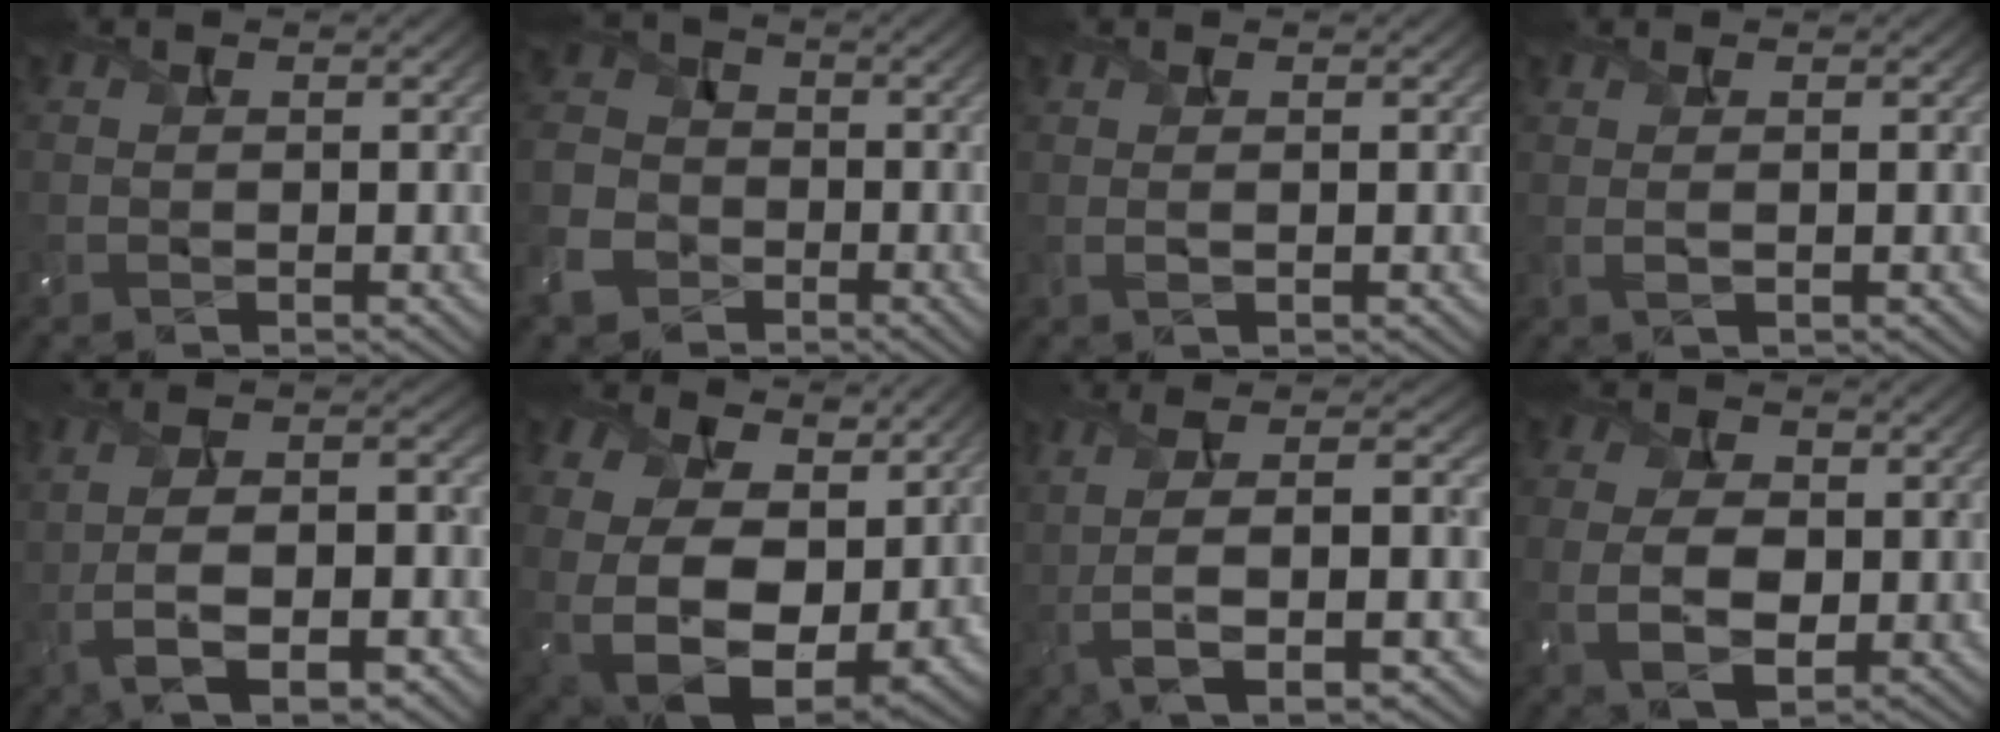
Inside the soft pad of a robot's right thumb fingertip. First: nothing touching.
{"total": 8.0, "force": [-4.2, 5.9, 3.3], "torque": [-0.100, -0.018, -0.098]}
{"total": 0.9, "force": [0.2, 0.0, 0.9], "torque": [-0.021, 0.002, 0.004]}
{"total": 1.2, "force": [0.2, 0.0, 1.2], "torque": [-0.028, 0.004, 0.005]}
{"total": 10.2, "force": [-1.8, 3.5, 9.5], "torque": [-0.186, -0.001, -0.026]}
{"total": 16.7, "force": [2.7, 12.1, 11.2], "torque": [-0.257, -0.012, 0.065]}
{"total": 10.4, "force": [0.2, 2.7, 10.1], "torque": [-0.185, 0.013, 0.002]}
{"total": 7.2, "force": [-0.3, 4.6, 5.5], "torque": [-0.126, 0.001, -0.010]}